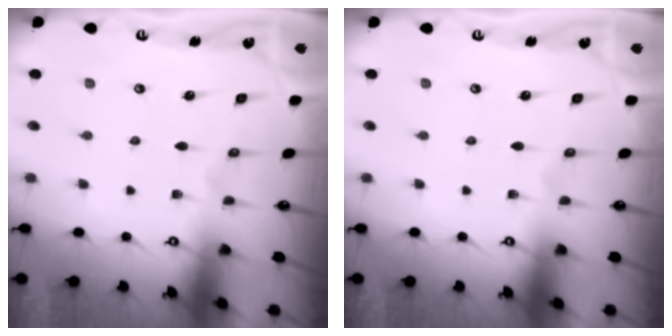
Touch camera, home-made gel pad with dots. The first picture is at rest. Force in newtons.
{"total": 0.0}